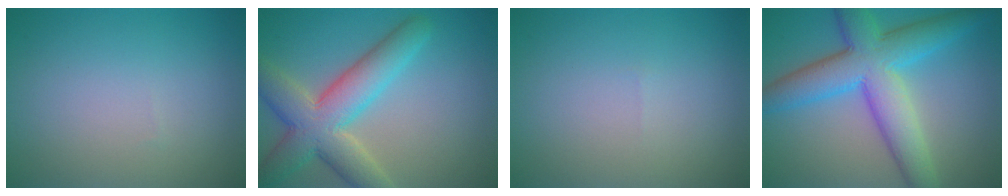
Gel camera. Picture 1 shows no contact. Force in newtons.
{"total": 8.0, "press": 8.0, "slide": 0.5}
{"total": 0.0}
{"total": 9.0, "press": 9.0, "slide": 0.1}